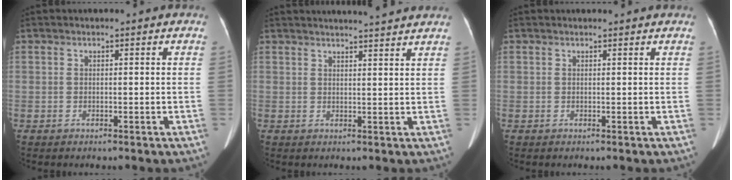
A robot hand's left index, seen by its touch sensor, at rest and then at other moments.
{"total": 8.0, "force": [7.5, -0.7, 2.6], "torque": [-0.034, 0.012, 0.084]}
{"total": 1.5, "force": [1.5, 0.1, 0.3], "torque": [-0.012, 0.010, 0.017]}